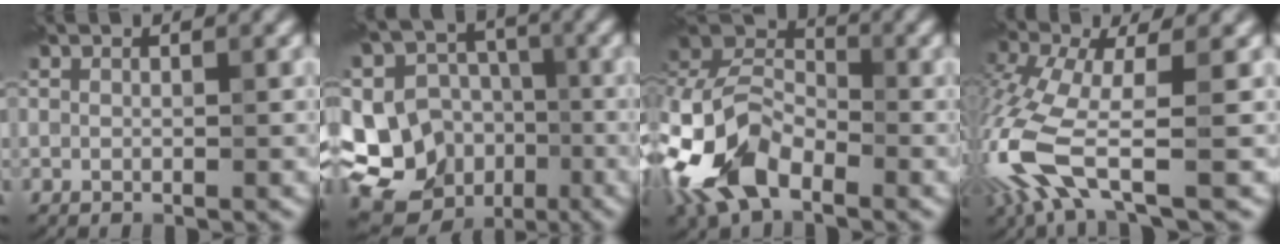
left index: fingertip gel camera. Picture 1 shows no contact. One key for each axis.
{"total": 18.8, "fx": -5.2, "fy": 17.5, "fz": 4.7, "tx": -0.123, "ty": -0.025, "tz": -0.089}
{"total": 9.7, "fx": -4.3, "fy": 5.6, "fz": 6.7, "tx": -0.146, "ty": 0.005, "tz": -0.101}
{"total": 9.6, "fx": -3.8, "fy": 3.5, "fz": 8.0, "tx": -0.208, "ty": -0.010, "tz": -0.085}